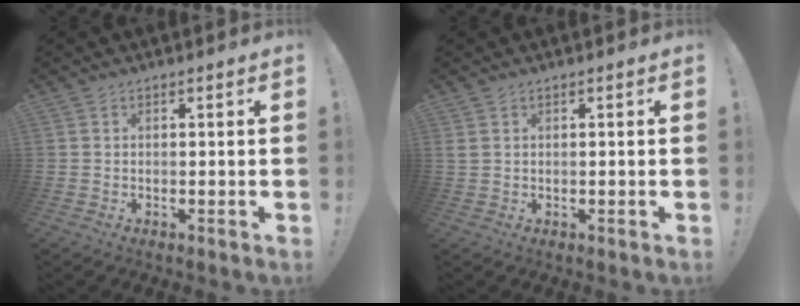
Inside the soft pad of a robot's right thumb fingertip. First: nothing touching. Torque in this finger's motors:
{"motor_torque": [-0.30, 0.17, 0.25, 0.07, 0.08]}